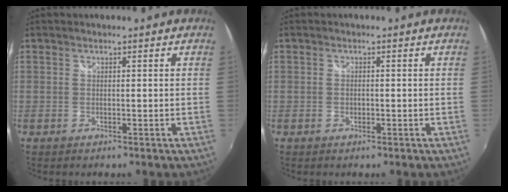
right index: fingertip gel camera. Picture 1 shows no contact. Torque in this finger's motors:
{"motor_torque": [-0.03, 0.03, -0.01, 0.00]}